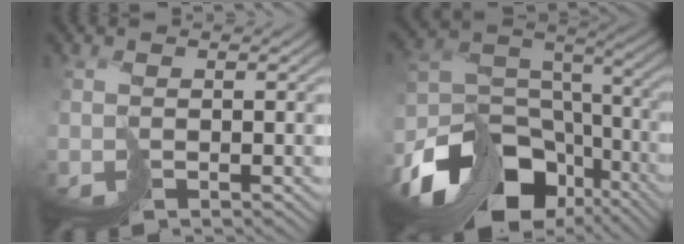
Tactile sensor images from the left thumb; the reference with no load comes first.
{"total": 15.8, "force": [-9.4, 10.0, 7.9], "torque": [-0.194, -0.034, -0.134]}